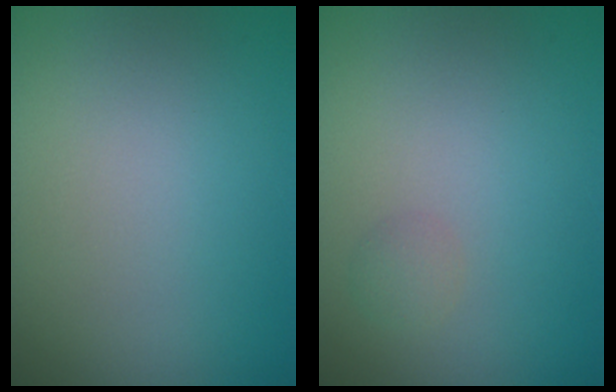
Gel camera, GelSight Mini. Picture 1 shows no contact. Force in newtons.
{"total": 0.9, "press": 0.9, "slide": 0.0}